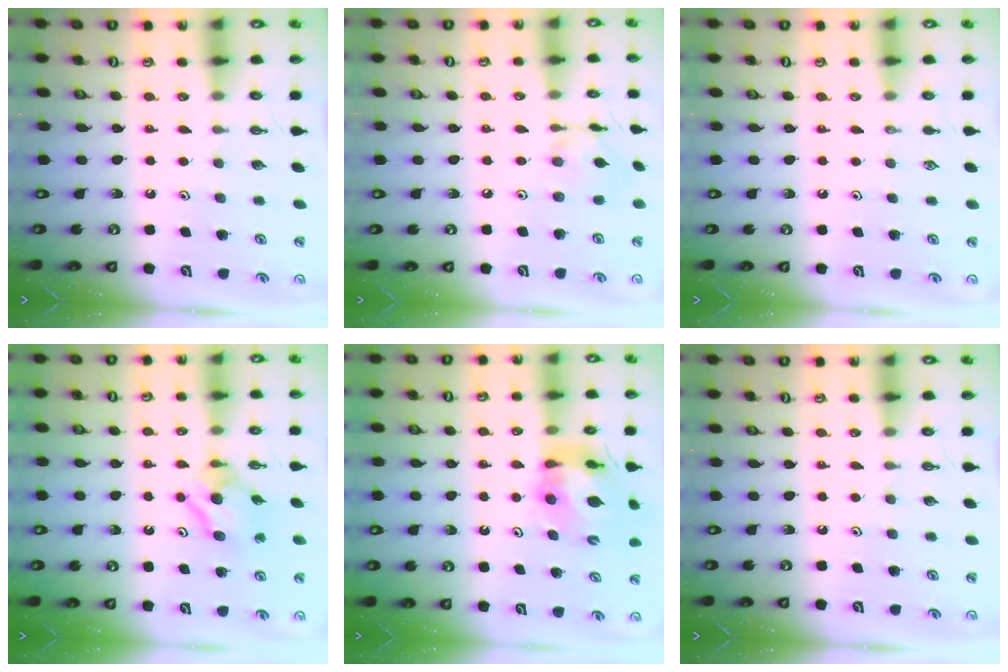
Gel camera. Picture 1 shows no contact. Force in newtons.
{"total": 4.1, "press": 4.1, "slide": 0.4}
{"total": 0.0}
{"total": 7.6, "press": 7.5, "slide": 0.6}
{"total": 12.3, "press": 12.2, "slide": 1.4}
{"total": 0.0}